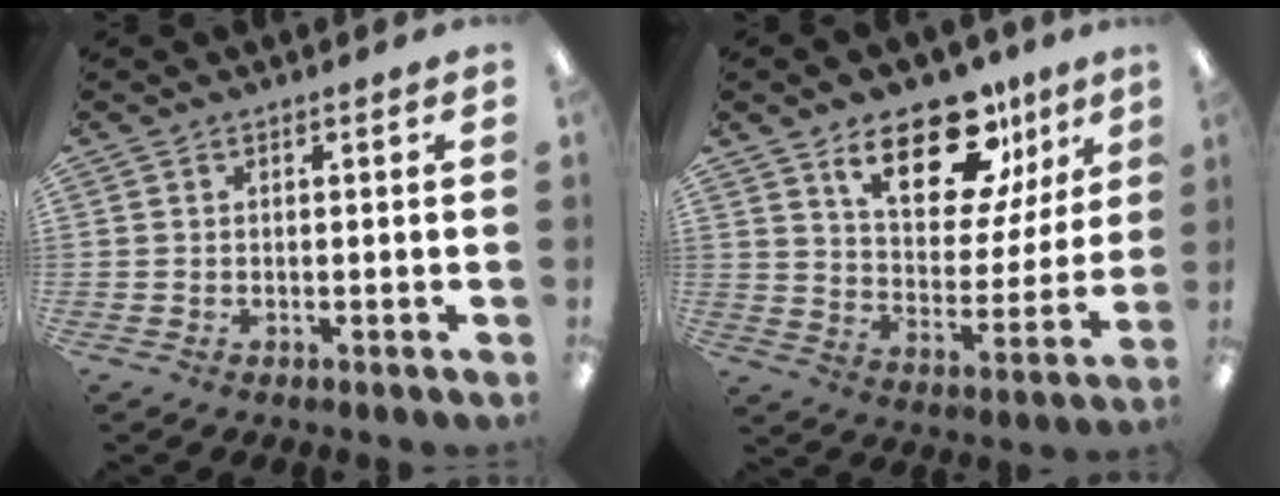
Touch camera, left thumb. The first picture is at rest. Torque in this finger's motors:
{"motor_torque": [2.28, 2.13, 1.50, -1.23, 0.37]}